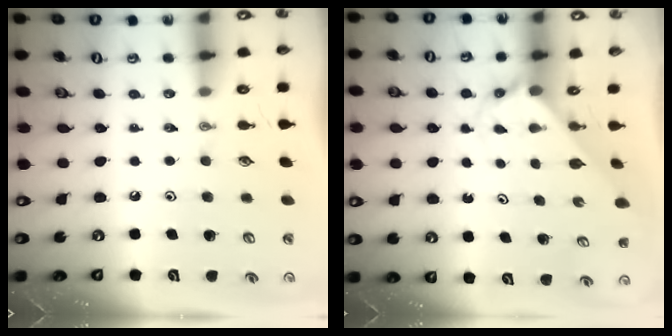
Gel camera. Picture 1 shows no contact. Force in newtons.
{"total": 2.3, "press": 2.3, "slide": 0.2}